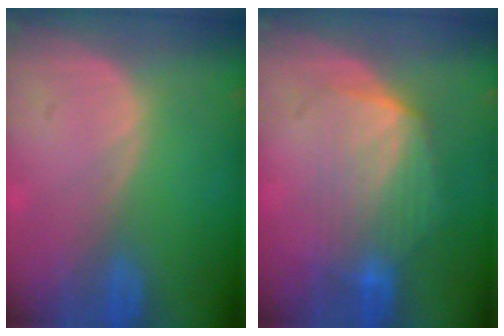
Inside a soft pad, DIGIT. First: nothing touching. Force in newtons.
{"total": 6.9, "press": 6.9, "slide": 0.6}